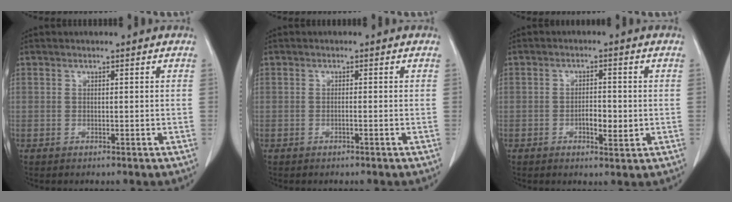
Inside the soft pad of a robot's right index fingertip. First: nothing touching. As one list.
[{"total": 0.6, "force": [-0.2, 0.0, 0.5], "torque": [-0.010, 0.001, -0.005]}, {"total": 3.9, "force": [-0.8, 1.4, 3.5], "torque": [-0.057, 0.002, -0.009]}]